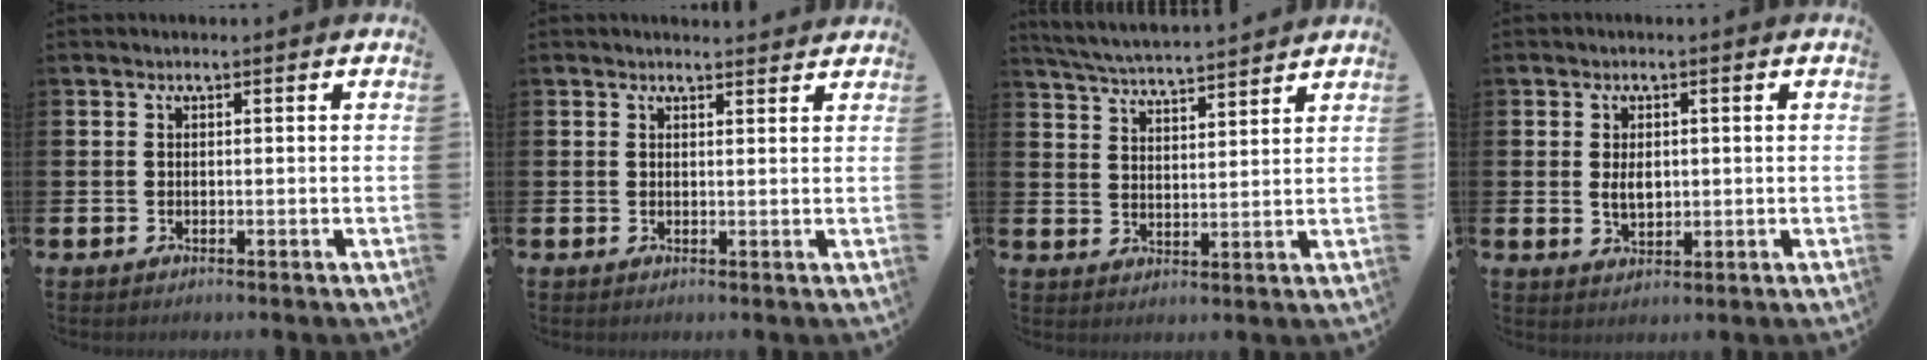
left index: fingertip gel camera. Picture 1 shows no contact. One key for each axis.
{"total": 1.5, "fx": 1.5, "fy": 0.2, "fz": 0.0, "tx": 0.011, "ty": -0.009, "tz": 0.025}
{"total": 5.3, "fx": 5.3, "fy": -0.1, "fz": 0.6, "tx": -0.032, "ty": -0.035, "tz": 0.092}
{"total": 2.5, "fx": 0.3, "fy": 1.6, "fz": 1.9, "tx": -0.017, "ty": -0.002, "tz": 0.000}